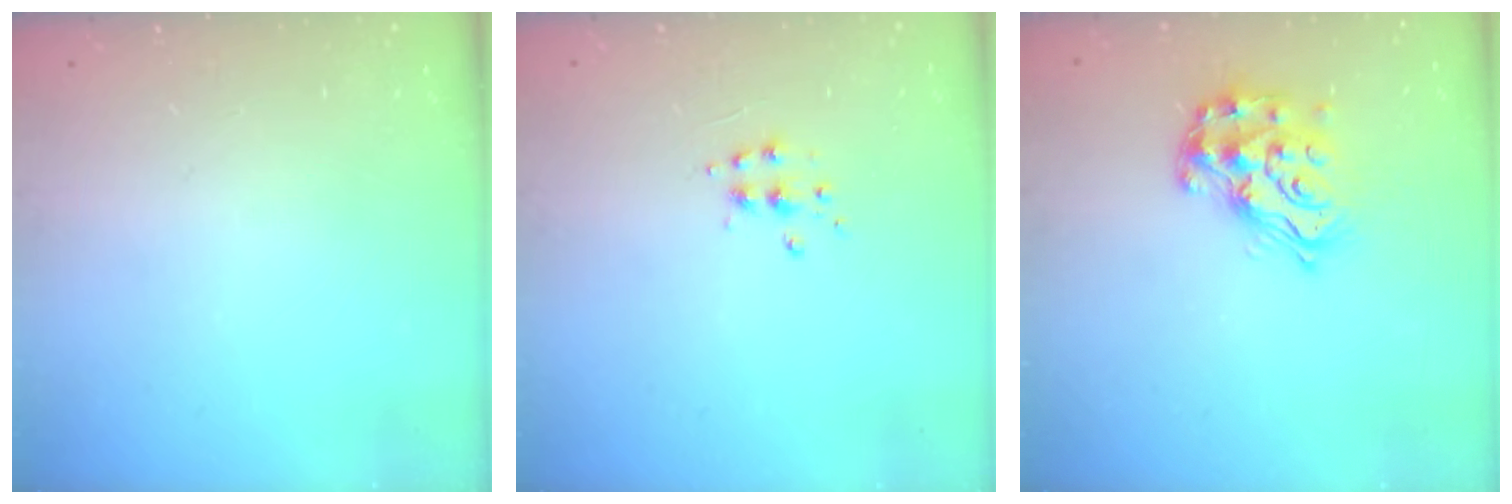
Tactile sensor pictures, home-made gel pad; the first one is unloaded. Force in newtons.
{"total": 4.9, "press": 4.9, "slide": 0.6}
{"total": 15.5, "press": 15.5, "slide": 0.9}